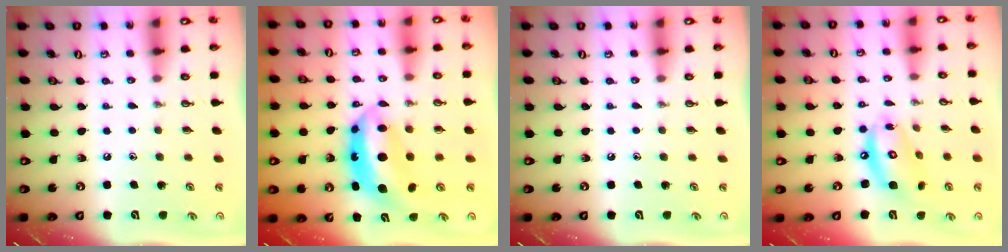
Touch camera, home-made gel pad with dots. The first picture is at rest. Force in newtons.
{"total": 10.1, "press": 10.1, "slide": 0.9}
{"total": 0.0}
{"total": 12.6, "press": 12.6, "slide": 1.1}